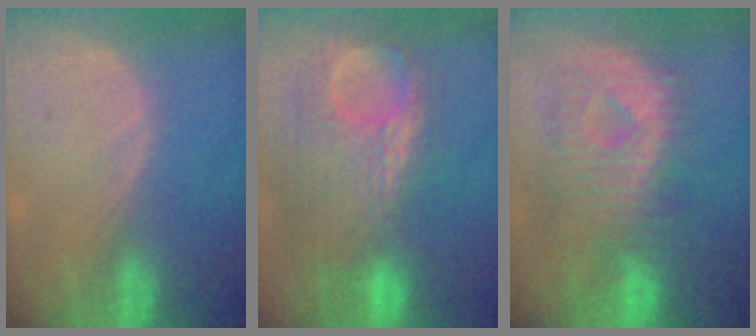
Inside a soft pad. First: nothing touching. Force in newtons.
{"total": 12.4, "press": 10.5, "slide": 6.5}
{"total": 10.7, "press": 9.6, "slide": 4.7}